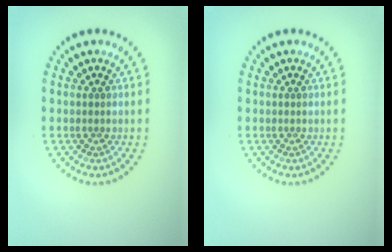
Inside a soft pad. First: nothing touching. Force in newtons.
{"total": 0.0}